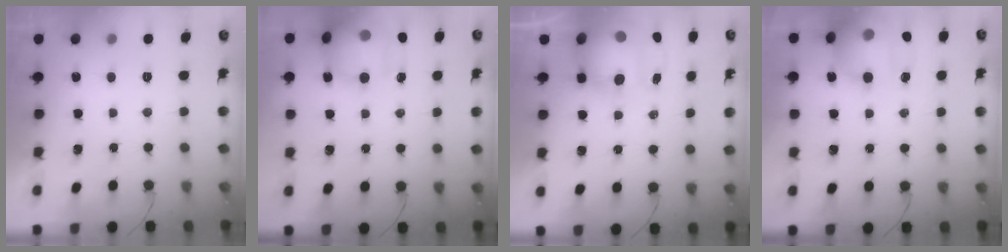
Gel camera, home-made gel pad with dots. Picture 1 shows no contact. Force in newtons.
{"total": 16.2, "press": 15.2, "slide": 5.6}
{"total": 17.1, "press": 15.0, "slide": 8.2}
{"total": 17.4, "press": 17.3, "slide": 2.0}